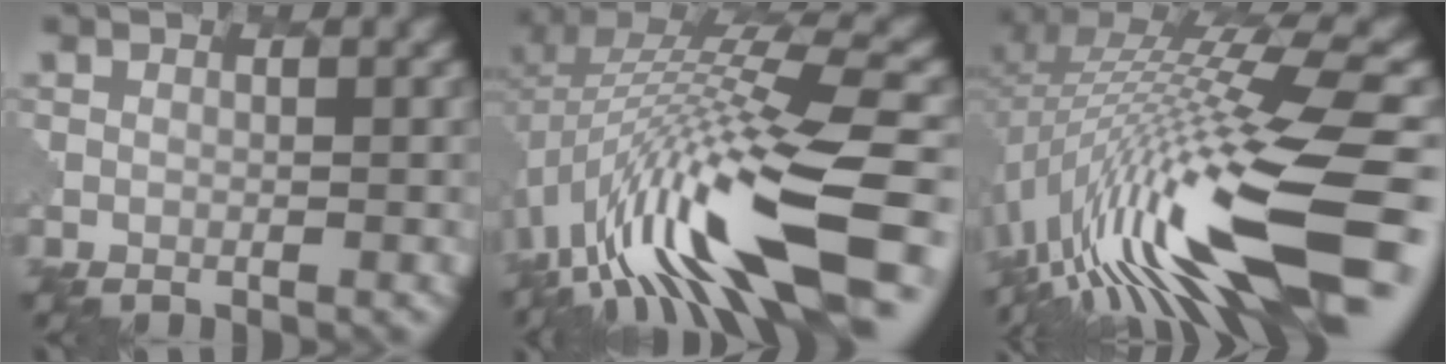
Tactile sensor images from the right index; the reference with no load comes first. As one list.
[{"total": 13.5, "force": [-3.8, 4.2, 12.2], "torque": [-0.216, 0.018, -0.053]}, {"total": 14.6, "force": [-4.0, 3.5, 13.7], "torque": [-0.242, 0.020, -0.067]}]